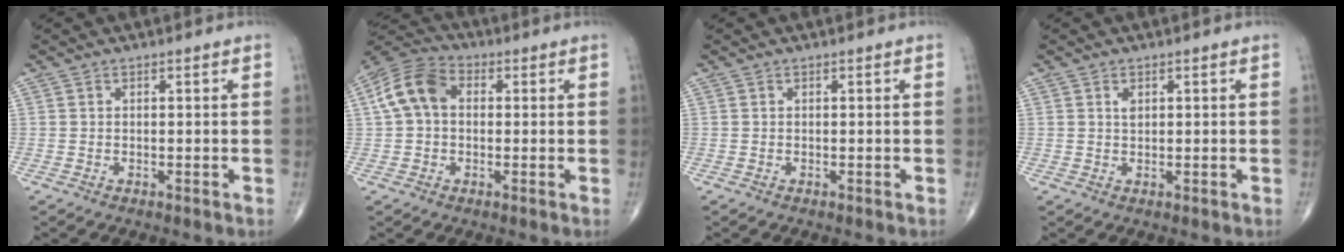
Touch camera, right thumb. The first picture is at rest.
{"total": 9.5, "force": [1.1, 6.7, 6.6], "torque": [-0.127, 0.030, 0.010]}
{"total": 0.0}
{"total": 1.3, "force": [0.5, 0.8, 0.9], "torque": [-0.012, -0.001, 0.010]}